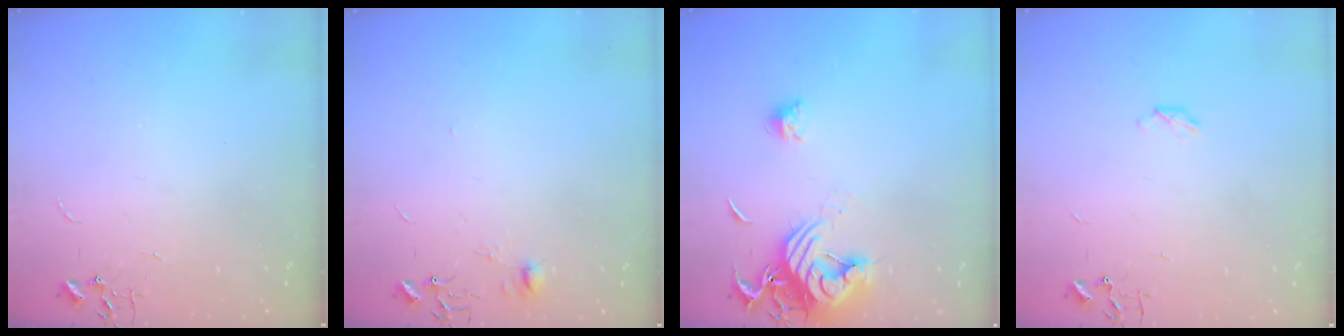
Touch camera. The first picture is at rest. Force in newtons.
{"total": 5.5, "press": 5.5, "slide": 0.6}
{"total": 14.9, "press": 14.8, "slide": 1.3}
{"total": 2.9, "press": 2.9, "slide": 0.5}